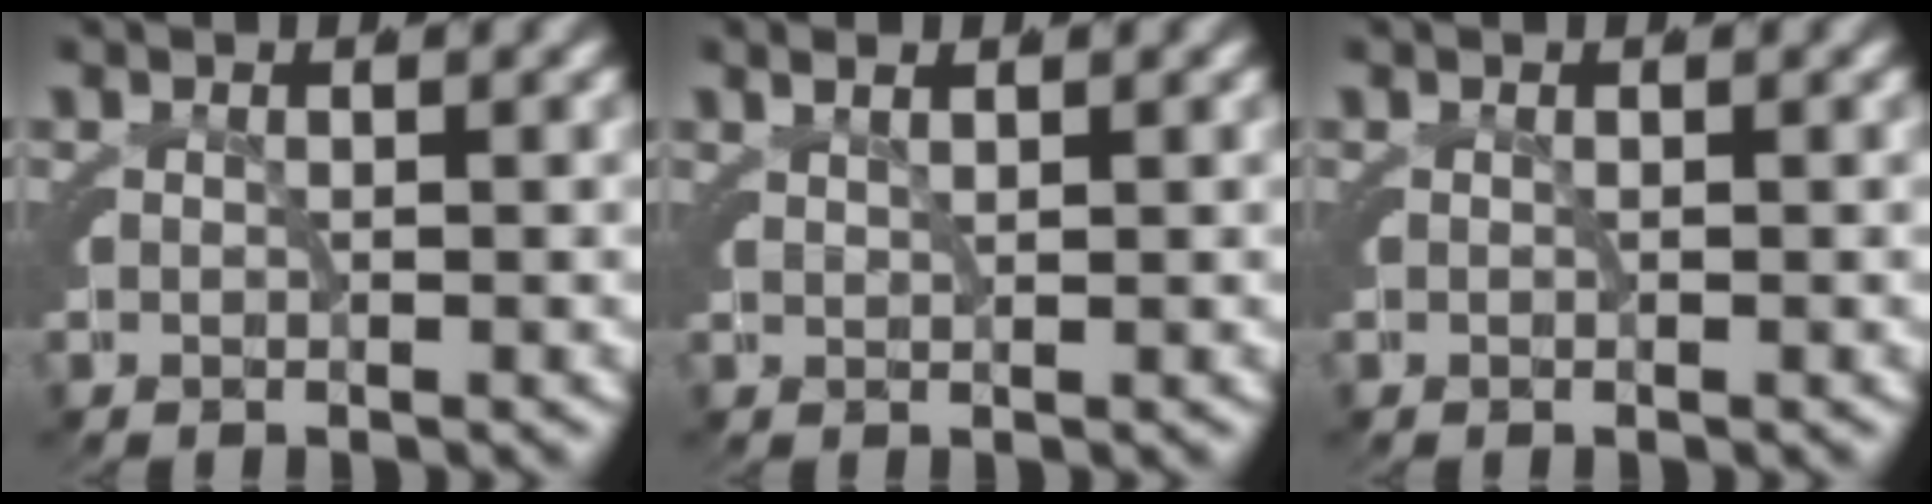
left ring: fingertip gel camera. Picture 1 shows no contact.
{"total": 0.9, "force": [0.8, 0.2, 0.3], "torque": [-0.005, 0.002, 0.014]}
{"total": 0.0}